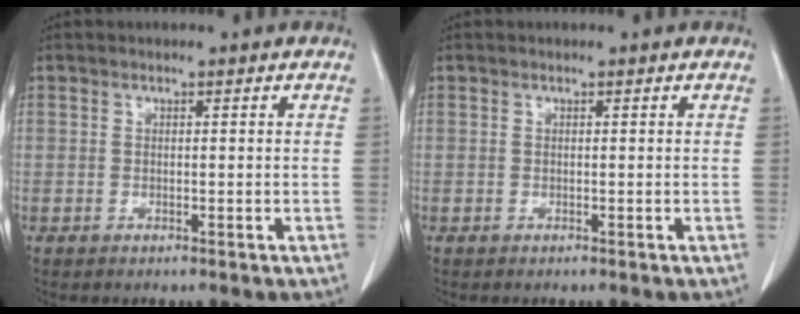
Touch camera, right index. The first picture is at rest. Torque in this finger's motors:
{"motor_torque": [0.00, 0.00, 0.00, 0.00]}